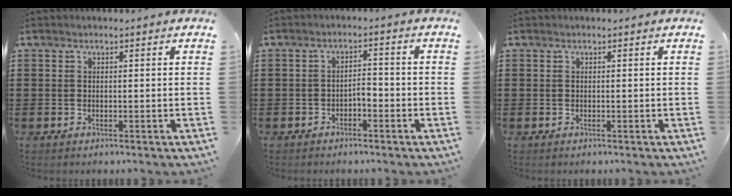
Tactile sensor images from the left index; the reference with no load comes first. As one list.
[{"total": 2.2, "force": [-1.5, 0.8, 1.2], "torque": [-0.028, 0.006, -0.034]}, {"total": 0.0}]